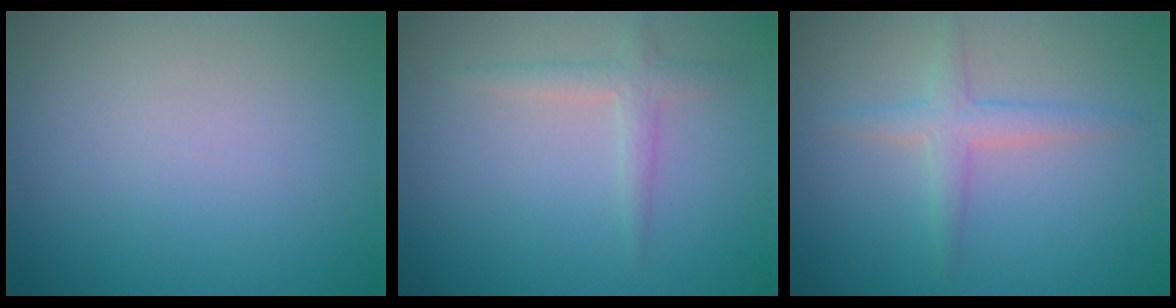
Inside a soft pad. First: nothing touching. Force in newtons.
{"total": 1.7, "press": 1.7, "slide": 0.1}
{"total": 2.2, "press": 2.2, "slide": 0.1}